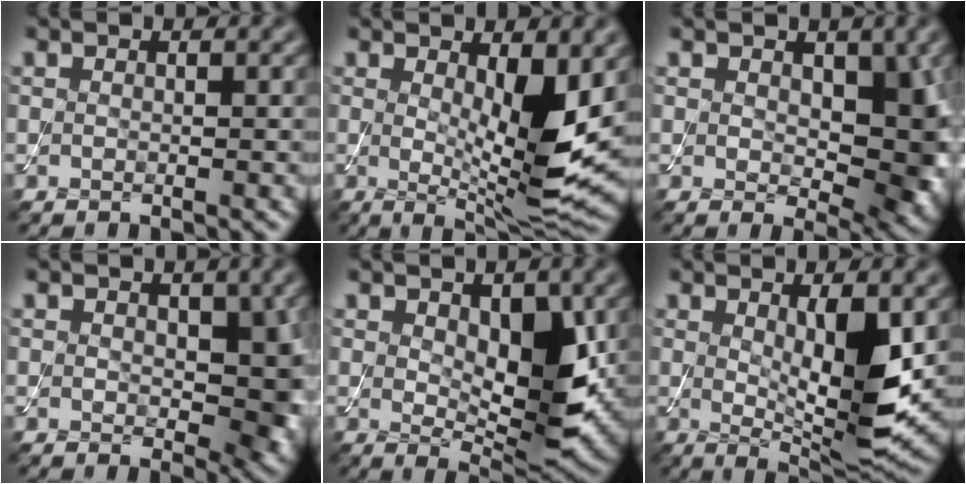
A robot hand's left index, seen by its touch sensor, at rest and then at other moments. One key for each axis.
{"total": 7.6, "fx": 0.6, "fy": 2.0, "fz": 7.3, "tx": -0.115, "ty": -0.023, "tz": 0.020}
{"total": 6.5, "fx": 0.8, "fy": 3.9, "fz": 5.2, "tx": -0.071, "ty": -0.013, "tz": 0.017}
{"total": 5.2, "fx": 0.6, "fy": 3.2, "fz": 4.0, "tx": -0.048, "ty": -0.009, "tz": 0.013}
{"total": 6.5, "fx": 0.9, "fy": 3.2, "fz": 5.6, "tx": -0.088, "ty": -0.011, "tz": 0.024}
{"total": 7.0, "fx": 0.9, "fy": 1.8, "fz": 6.7, "tx": -0.109, "ty": -0.020, "tz": 0.024}